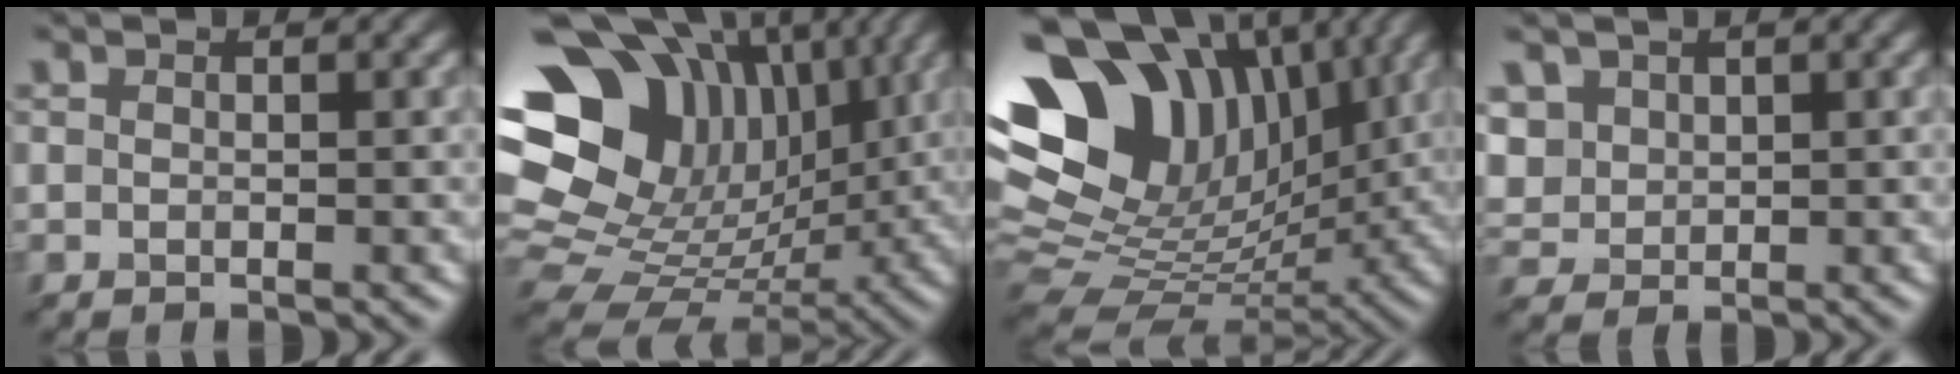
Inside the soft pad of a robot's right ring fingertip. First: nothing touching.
{"total": 17.0, "force": [5.7, 12.8, 9.6], "torque": [-0.190, 0.027, 0.121]}
{"total": 15.4, "force": [5.8, 10.8, 9.4], "torque": [-0.205, 0.021, 0.129]}
{"total": 2.3, "force": [1.5, 1.7, -0.1], "torque": [-0.025, 0.011, 0.057]}